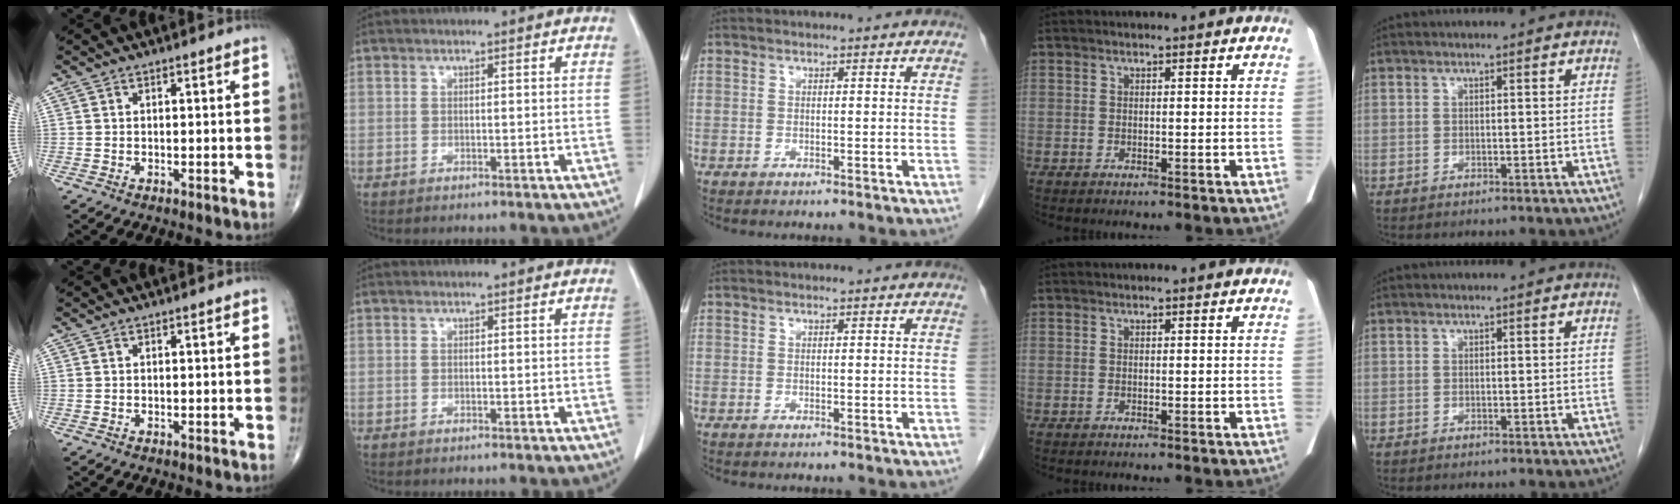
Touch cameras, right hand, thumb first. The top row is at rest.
{}